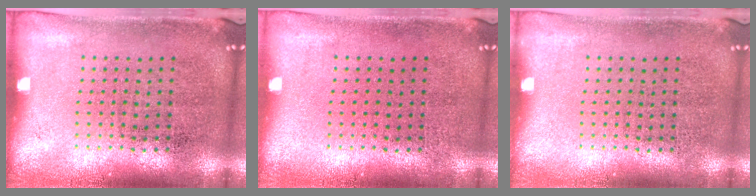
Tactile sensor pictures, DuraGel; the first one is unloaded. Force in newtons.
{"total": 0.0}
{"total": 0.0}